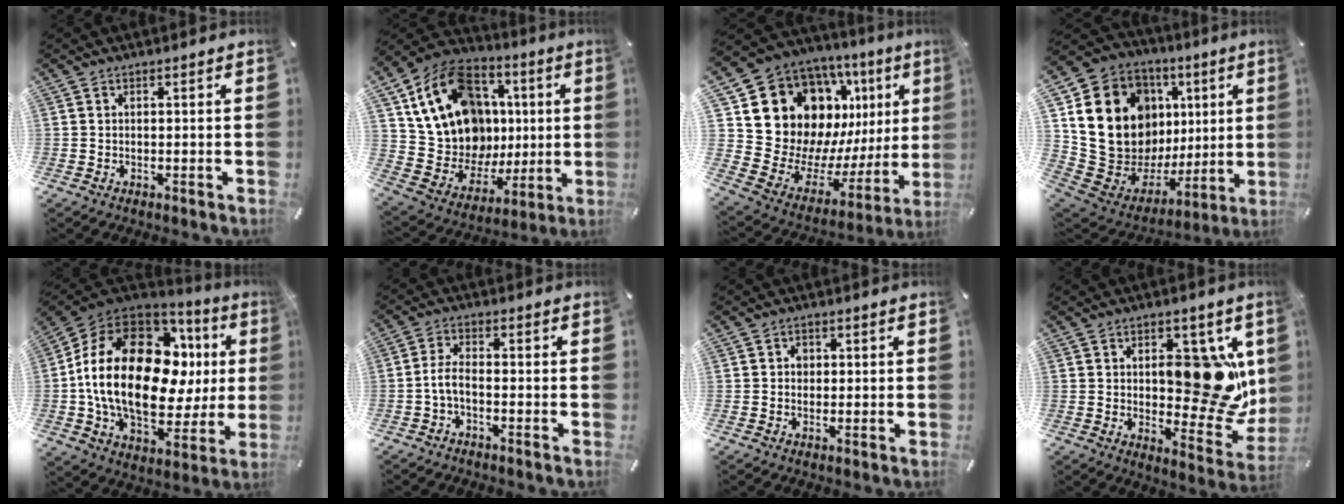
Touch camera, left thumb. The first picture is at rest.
{"total": 21.0, "force": [4.8, 17.4, 10.8], "torque": [-0.196, -0.028, 0.110]}
{"total": 17.8, "force": [8.9, 14.0, 6.5], "torque": [-0.066, -0.101, 0.190]}
{"total": 19.8, "force": [5.9, 15.7, 10.5], "torque": [-0.190, -0.059, 0.138]}
{"total": 24.7, "force": [2.3, 15.2, 19.3], "torque": [-0.387, -0.015, 0.045]}
{"total": 4.4, "force": [-1.8, 1.7, 3.6], "torque": [-0.084, 0.005, -0.040]}
{"total": 2.0, "force": [0.1, 1.9, 0.7], "torque": [0.000, 0.001, -0.006]}
{"total": 16.9, "force": [3.8, 10.0, 13.1], "torque": [-0.135, -0.033, 0.069]}